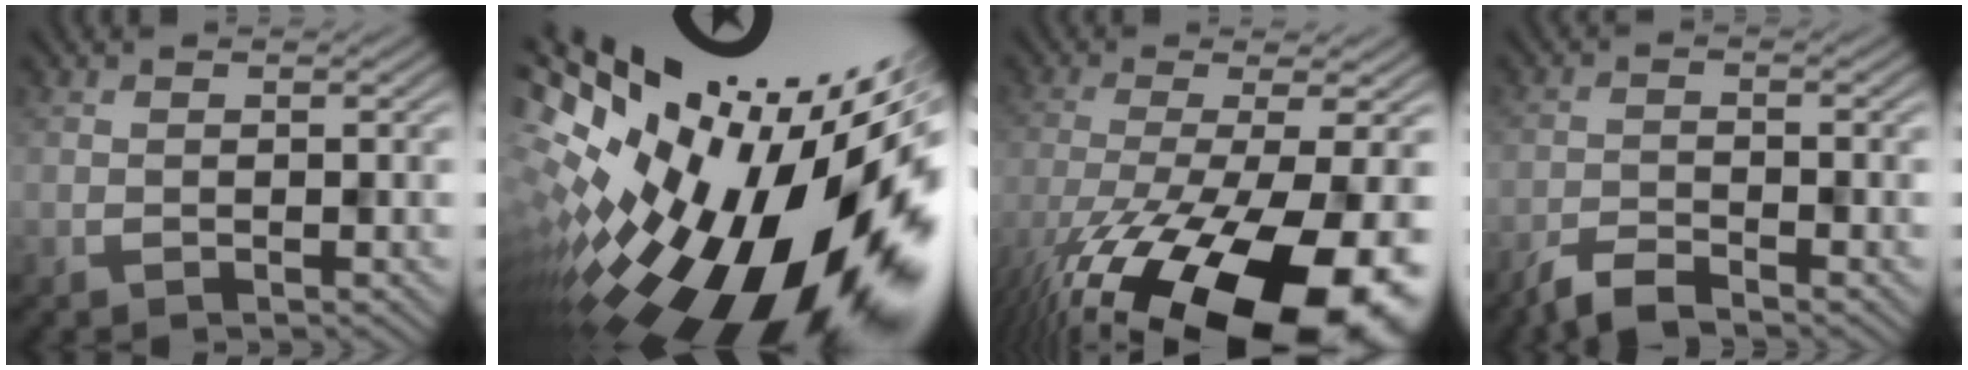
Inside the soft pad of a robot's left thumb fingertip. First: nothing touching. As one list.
[{"total": 20.1, "force": [-1.3, 10.1, 17.3], "torque": [-0.263, -0.064, -0.012]}, {"total": 18.1, "force": [-10.3, 5.3, 13.8], "torque": [-0.247, -0.051, -0.145]}, {"total": 3.6, "force": [-3.6, 0.3, 0.4], "torque": [-0.010, -0.003, -0.068]}]